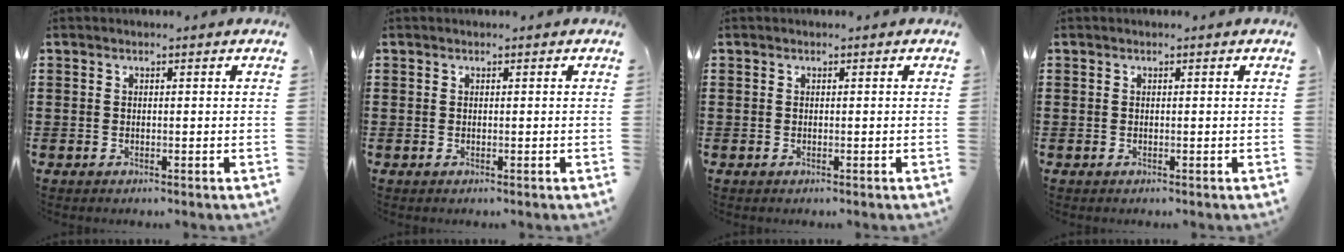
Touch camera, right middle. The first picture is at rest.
{"total": 0.0}
{"total": 0.0}
{"total": 0.0}